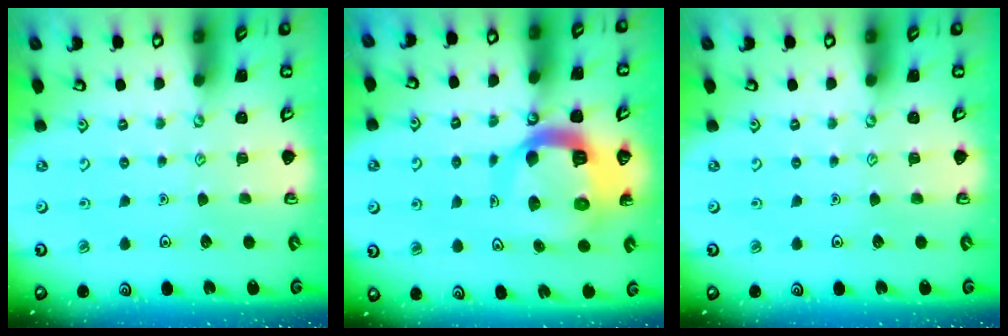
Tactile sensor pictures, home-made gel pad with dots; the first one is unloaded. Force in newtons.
{"total": 12.9, "press": 12.8, "slide": 1.6}
{"total": 0.0}